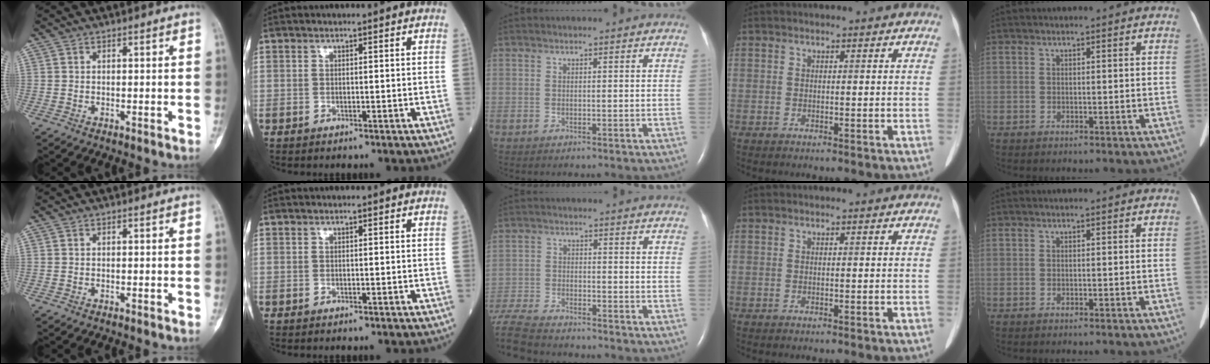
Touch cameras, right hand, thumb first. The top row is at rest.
{"middle": {"total": 13.5, "force": [-11.8, 3.6, 5.6], "torque": [-0.145, -0.013, -0.199]}}